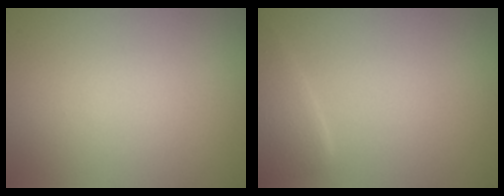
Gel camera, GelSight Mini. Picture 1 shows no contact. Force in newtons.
{"total": 3.0, "press": 2.9, "slide": 0.2}